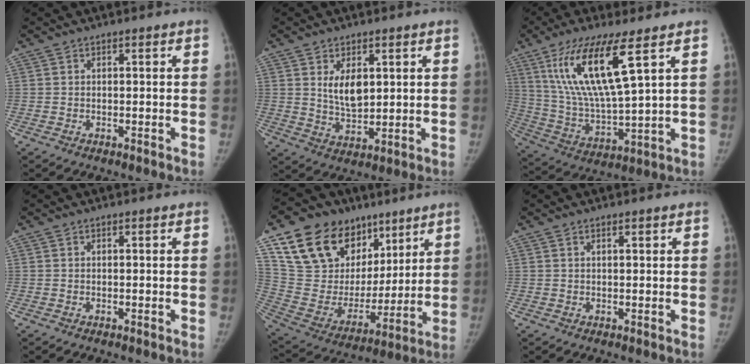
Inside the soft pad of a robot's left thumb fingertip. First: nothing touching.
{"total": 7.0, "force": [2.2, 3.9, 5.3], "torque": [-0.072, -0.020, 0.047]}
{"total": 17.4, "force": [8.1, 3.6, 15.0], "torque": [-0.301, -0.039, 0.162]}
{"total": 0.0}
{"total": 25.1, "force": [14.0, 16.7, 12.5], "torque": [-0.182, -0.013, 0.263]}
{"total": 0.9, "force": [0.6, 0.3, 0.7], "torque": [-0.009, -0.001, 0.010]}